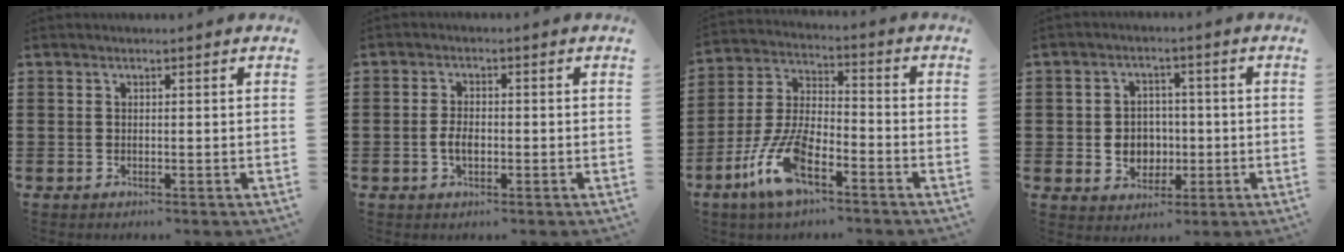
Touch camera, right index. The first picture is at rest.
{"total": 3.0, "force": [-0.6, 1.5, 2.5], "torque": [-0.055, -0.001, -0.013]}
{"total": 10.2, "force": [-5.9, 3.2, 7.6], "torque": [-0.191, -0.011, -0.118]}
{"total": 4.9, "force": [-0.6, 4.4, 2.0], "torque": [-0.035, 0.004, -0.015]}